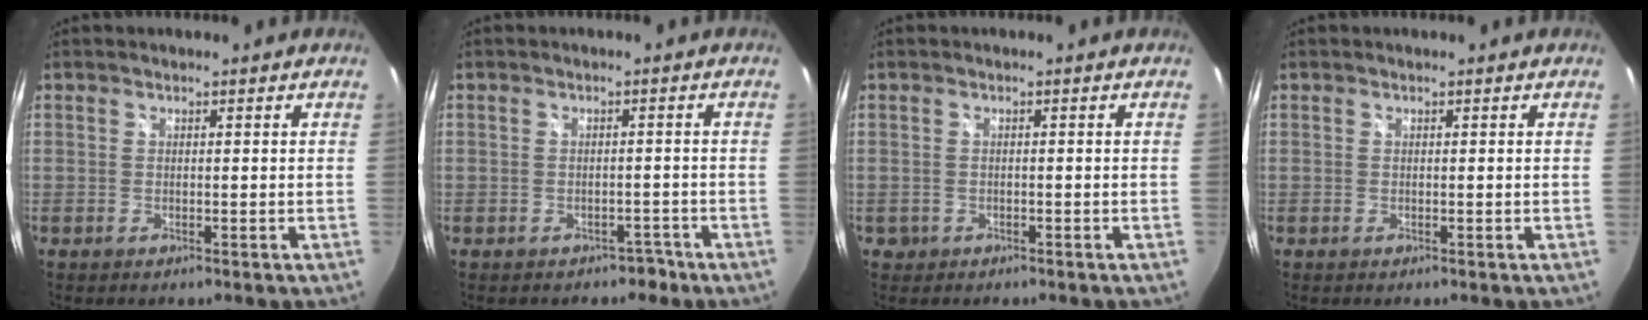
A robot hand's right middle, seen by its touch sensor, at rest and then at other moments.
{"total": 2.4, "force": [-1.5, 1.9, 0.3], "torque": [0.002, 0.018, -0.010]}
{"total": 1.6, "force": [-1.0, 1.3, 0.2], "torque": [-0.011, -0.002, -0.014]}
{"total": 0.0}